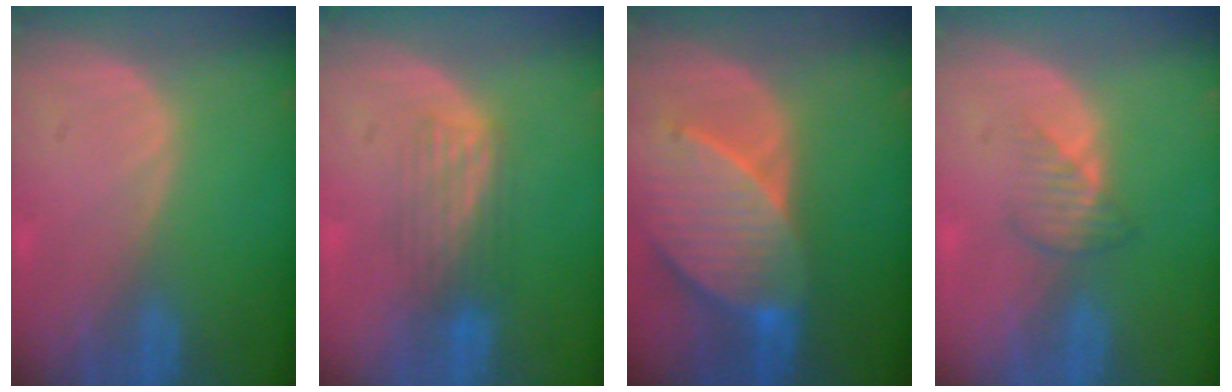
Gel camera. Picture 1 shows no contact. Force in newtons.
{"total": 4.1, "press": 4.1, "slide": 0.1}
{"total": 9.6, "press": 8.7, "slide": 4.0}
{"total": 2.6, "press": 2.6, "slide": 0.4}